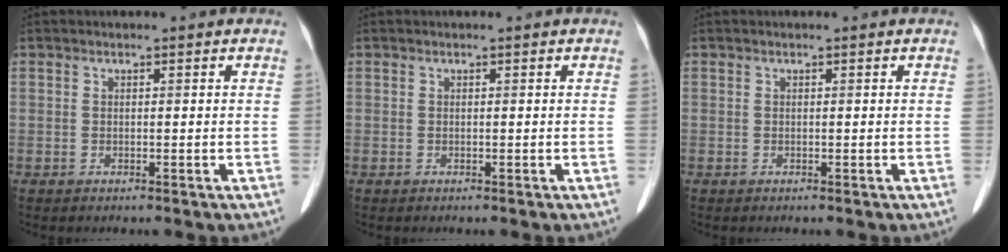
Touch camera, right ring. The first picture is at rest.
{"total": 0.0}
{"total": 0.0}